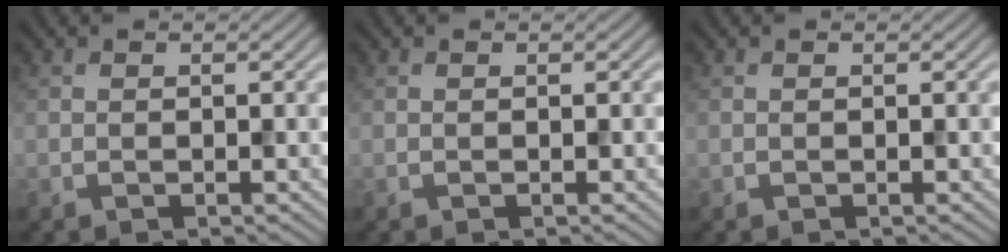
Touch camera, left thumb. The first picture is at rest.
{"total": 0.0}
{"total": 0.0}